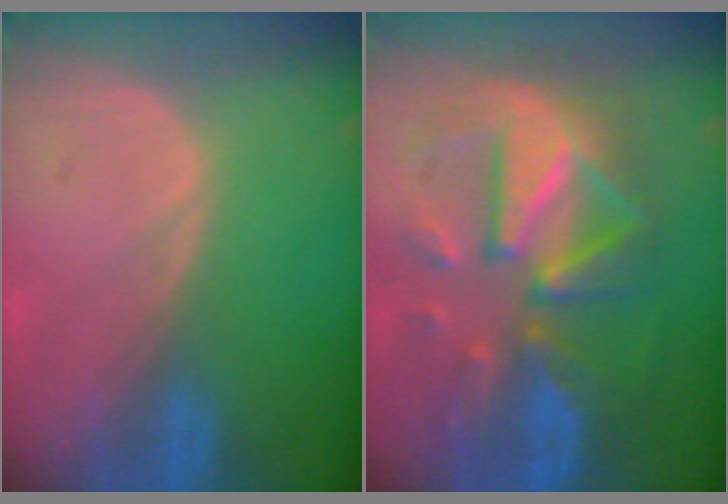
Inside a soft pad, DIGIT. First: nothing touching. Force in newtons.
{"total": 12.2, "press": 12.1, "slide": 1.1}